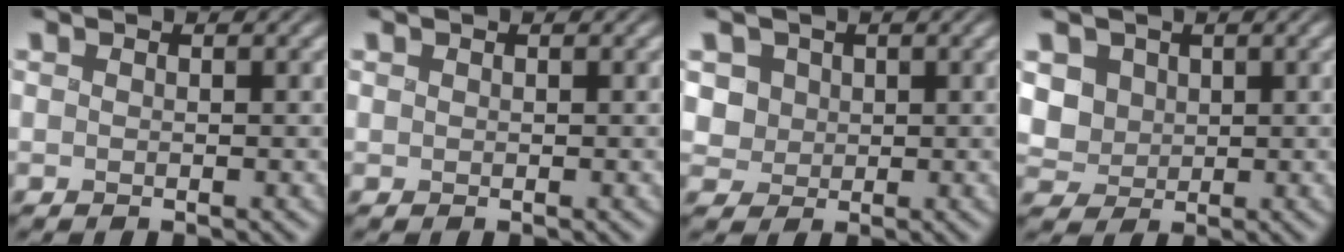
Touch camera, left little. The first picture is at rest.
{"total": 0.0}
{"total": 2.8, "force": [0.4, 2.6, 1.0], "torque": [-0.030, 0.000, 0.013]}
{"total": 4.0, "force": [0.4, 3.5, 1.8], "torque": [-0.056, 0.002, 0.008]}